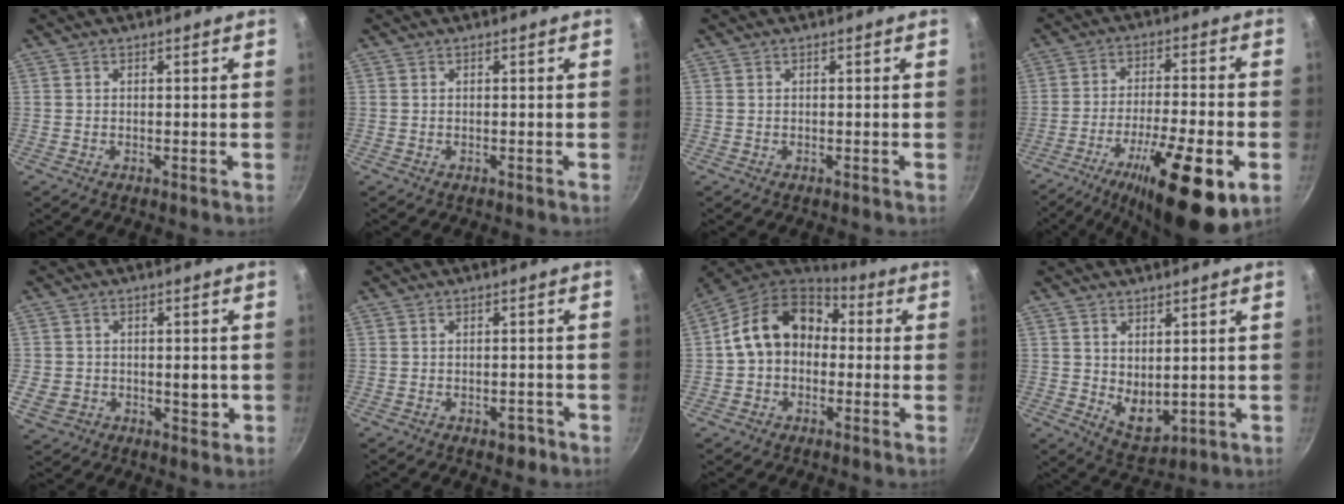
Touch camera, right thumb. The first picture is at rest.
{"total": 0.0}
{"total": 0.0}
{"total": 20.3, "force": [-8.8, 5.4, 17.5], "torque": [-0.272, 0.020, -0.139]}
{"total": 7.5, "force": [-1.0, 5.6, 4.9], "torque": [-0.070, 0.007, -0.011]}
{"total": 2.6, "force": [-1.6, 1.5, 1.4], "torque": [-0.010, 0.019, -0.010]}
{"total": 14.3, "force": [0.8, 11.0, 9.1], "torque": [-0.118, 0.040, -0.004]}
{"total": 6.5, "force": [1.4, 4.1, 4.9], "torque": [-0.062, -0.025, 0.039]}